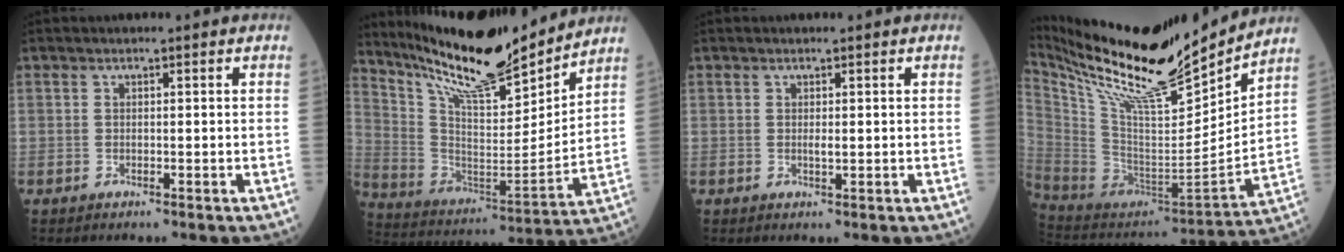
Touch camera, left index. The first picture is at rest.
{"total": 20.5, "force": [18.1, 2.7, 9.3], "torque": [-0.177, -0.023, 0.310]}
{"total": 1.1, "force": [0.2, 0.4, 0.9], "torque": [-0.022, -0.006, 0.005]}
{"total": 26.4, "force": [23.1, 2.3, 12.6], "torque": [-0.238, -0.047, 0.388]}